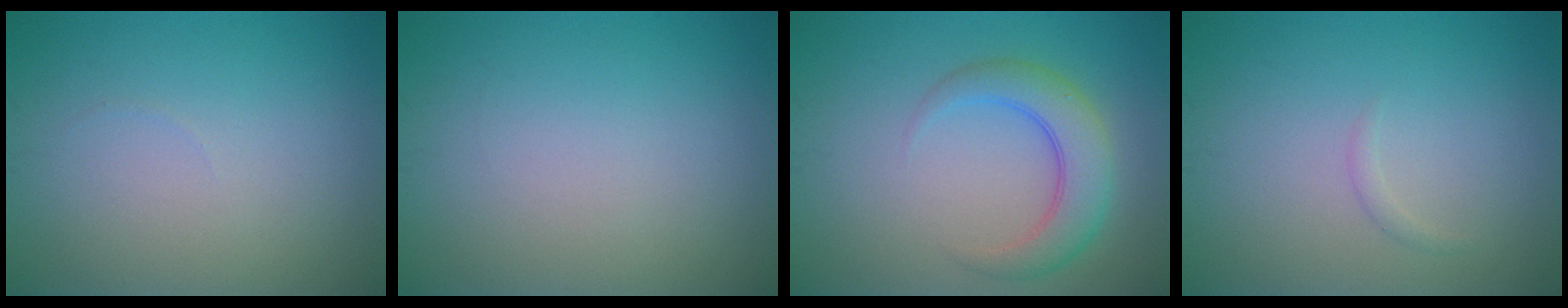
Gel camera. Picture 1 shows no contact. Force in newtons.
{"total": 0.0}
{"total": 4.3, "press": 4.3, "slide": 0.2}
{"total": 0.6, "press": 0.6, "slide": 0.1}